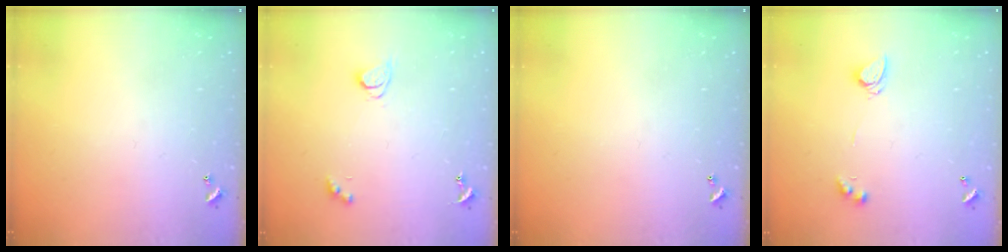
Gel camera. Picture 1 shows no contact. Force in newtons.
{"total": 2.3, "press": 2.3, "slide": 0.3}
{"total": 0.0}
{"total": 4.2, "press": 4.2, "slide": 0.2}